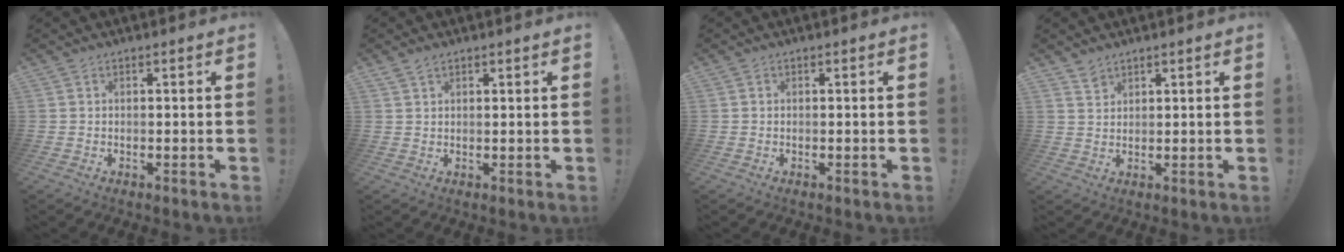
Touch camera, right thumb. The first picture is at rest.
{"total": 2.0, "force": [1.6, 0.7, 0.8], "torque": [-0.009, -0.008, 0.029]}
{"total": 0.0}
{"total": 2.9, "force": [2.4, 1.4, 0.6], "torque": [0.002, -0.020, 0.044]}